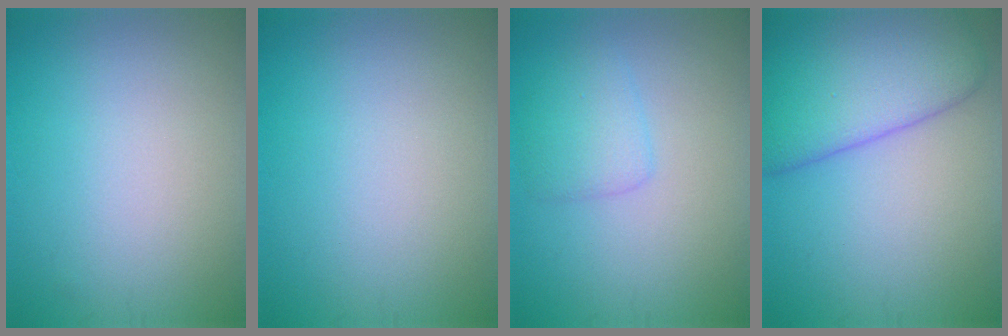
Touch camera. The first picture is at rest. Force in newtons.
{"total": 0.0}
{"total": 2.2, "press": 2.2, "slide": 0.1}
{"total": 8.2, "press": 8.2, "slide": 0.4}